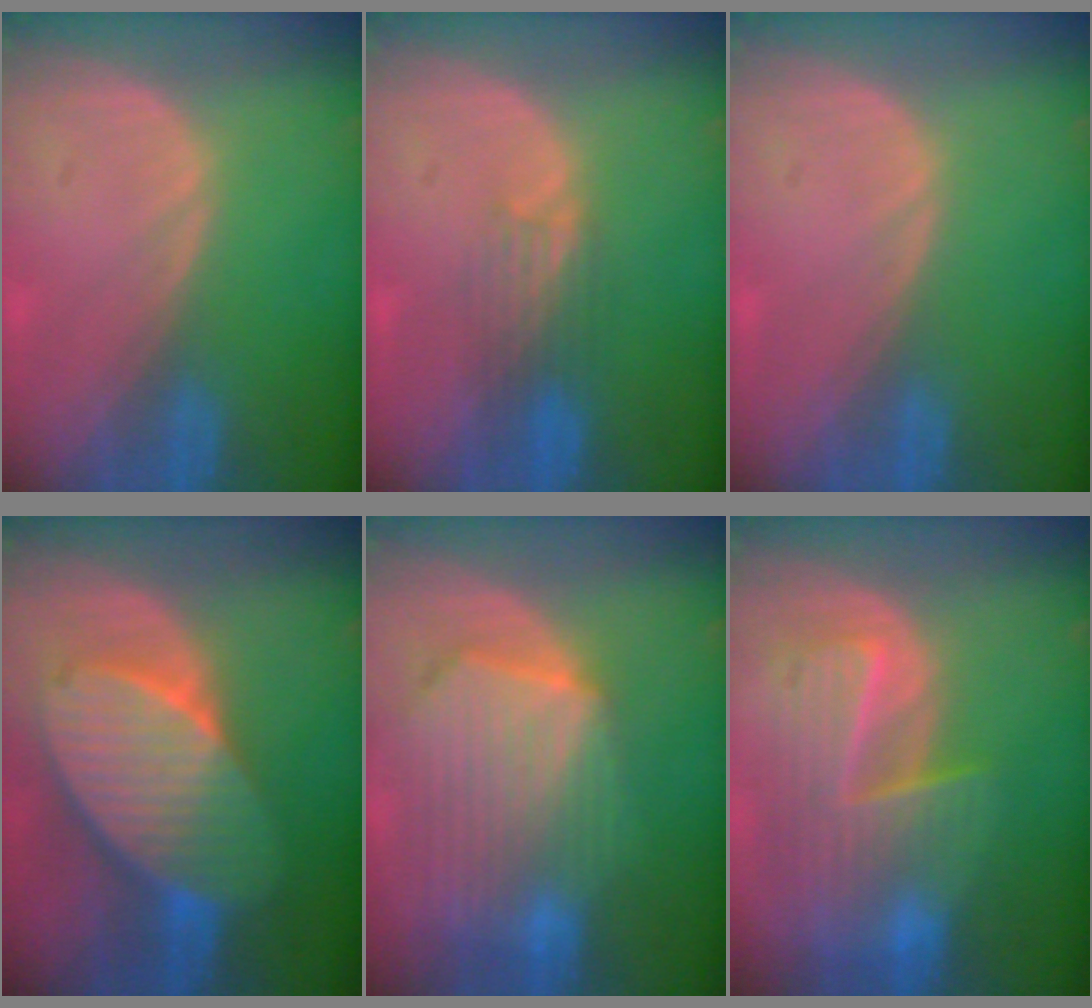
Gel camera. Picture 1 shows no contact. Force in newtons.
{"total": 3.5, "press": 3.1, "slide": 1.6}
{"total": 0.0}
{"total": 10.7, "press": 10.7, "slide": 0.6}
{"total": 10.6, "press": 9.3, "slide": 5.2}
{"total": 10.1, "press": 8.8, "slide": 5.0}